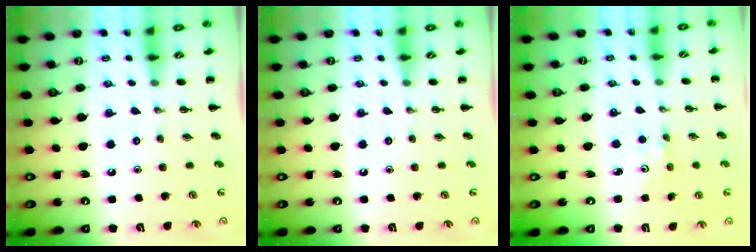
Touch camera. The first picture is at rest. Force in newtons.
{"total": 0.0}
{"total": 1.5, "press": 1.4, "slide": 0.5}